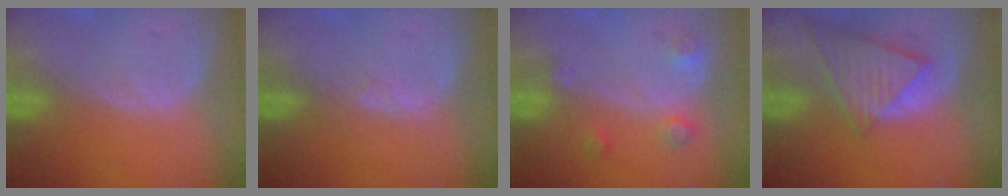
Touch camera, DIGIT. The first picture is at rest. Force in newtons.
{"total": 1.4, "press": 1.2, "slide": 0.8}
{"total": 3.4, "press": 3.1, "slide": 1.4}
{"total": 8.6, "press": 7.5, "slide": 4.3}